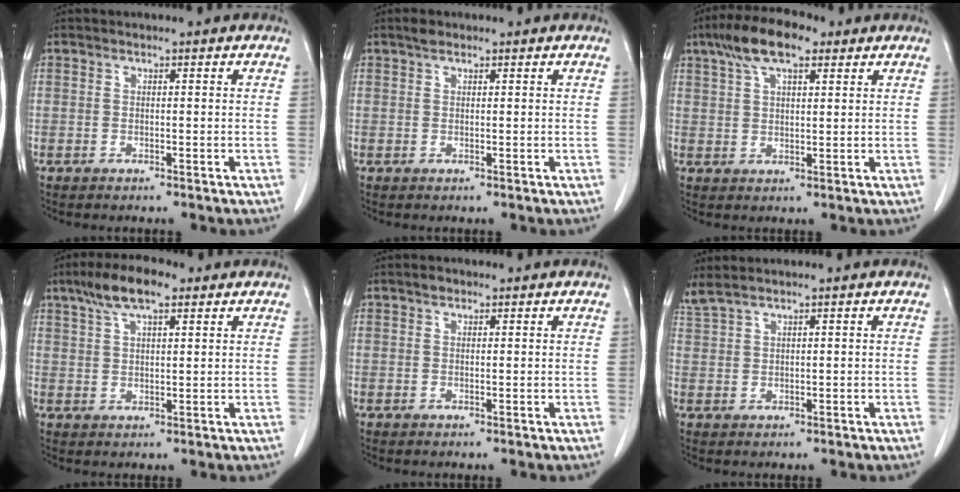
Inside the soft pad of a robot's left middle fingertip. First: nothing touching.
{"total": 1.1, "force": [0.8, 0.5, 0.5], "torque": [-0.012, 0.008, 0.013]}
{"total": 8.8, "force": [5.3, 3.0, 6.3], "torque": [-0.121, 0.025, 0.092]}
{"total": 7.3, "force": [4.6, 2.0, 5.2], "torque": [-0.104, 0.019, 0.081]}
{"total": 0.8, "force": [0.6, 0.5, 0.3], "torque": [-0.006, 0.005, 0.008]}
{"total": 2.3, "force": [2.1, -0.2, 1.1], "torque": [-0.033, 0.018, 0.049]}